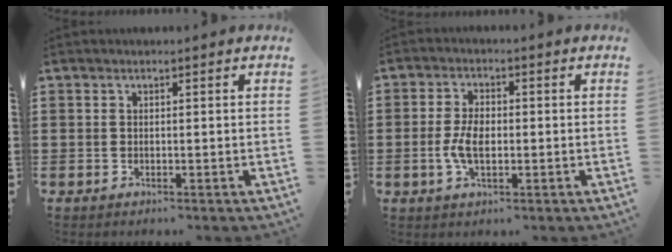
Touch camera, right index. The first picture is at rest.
{"total": 4.7, "force": [-0.7, 2.5, 3.9], "torque": [-0.094, -0.002, -0.017]}